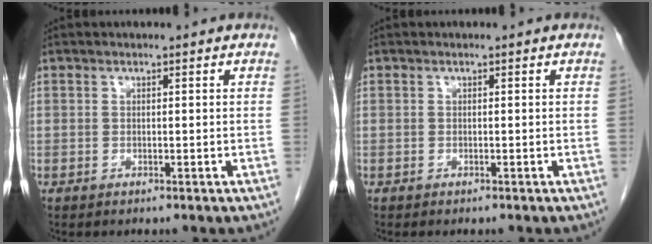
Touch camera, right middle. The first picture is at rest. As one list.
[{"total": 0.6, "force": [-0.6, 0.1, 0.2], "torque": [-0.008, -0.002, -0.009]}]